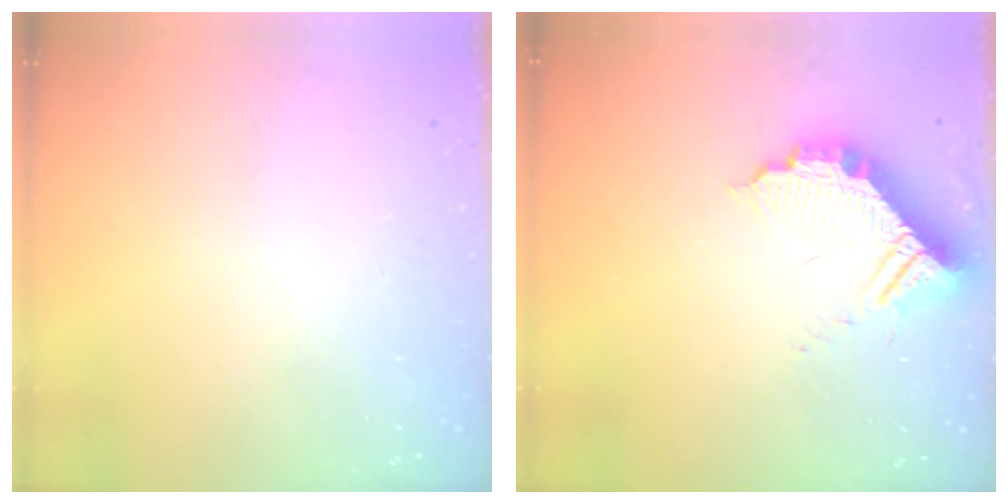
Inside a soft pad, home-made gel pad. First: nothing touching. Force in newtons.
{"total": 11.1, "press": 11.0, "slide": 1.0}